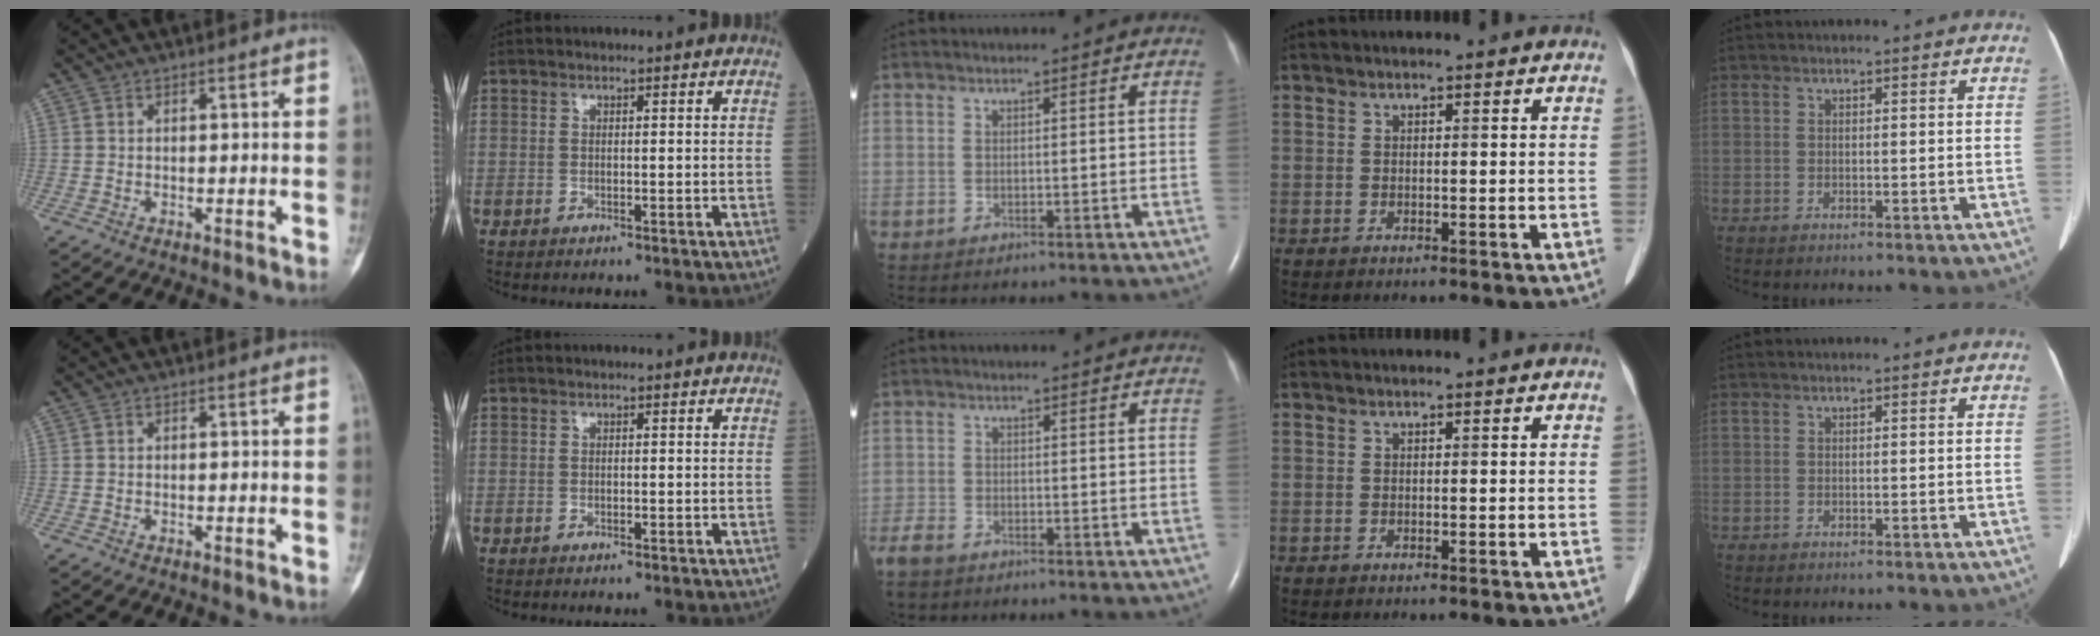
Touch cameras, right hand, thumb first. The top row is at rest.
{"middle": {"total": 4.4, "force": [-3.6, 1.6, 2.0], "torque": [-0.046, -0.009, -0.066]}}